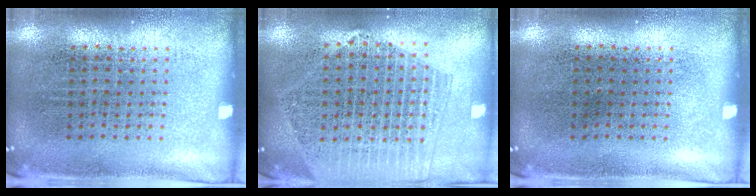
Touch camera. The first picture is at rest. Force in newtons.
{"total": 2.1, "press": 1.9, "slide": 0.9}
{"total": 0.0}